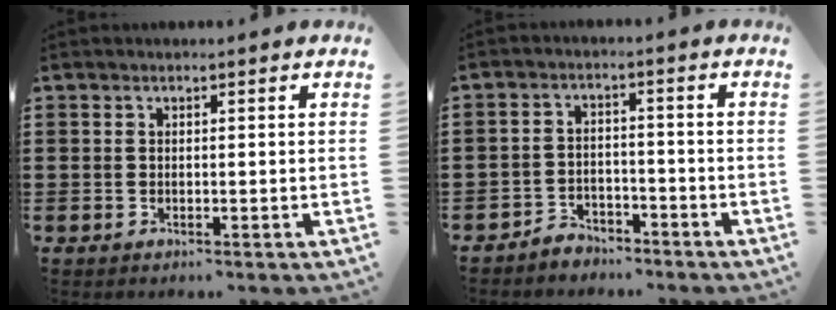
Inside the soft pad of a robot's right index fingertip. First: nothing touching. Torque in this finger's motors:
{"motor_torque": [-0.26, 0.22, 0.12, 0.01]}